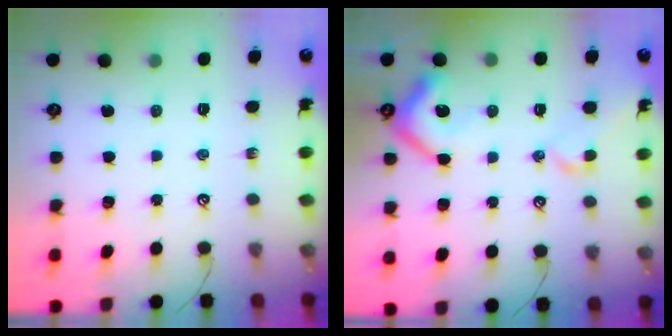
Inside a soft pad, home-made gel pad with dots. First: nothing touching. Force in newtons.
{"total": 10.6, "press": 10.5, "slide": 1.4}